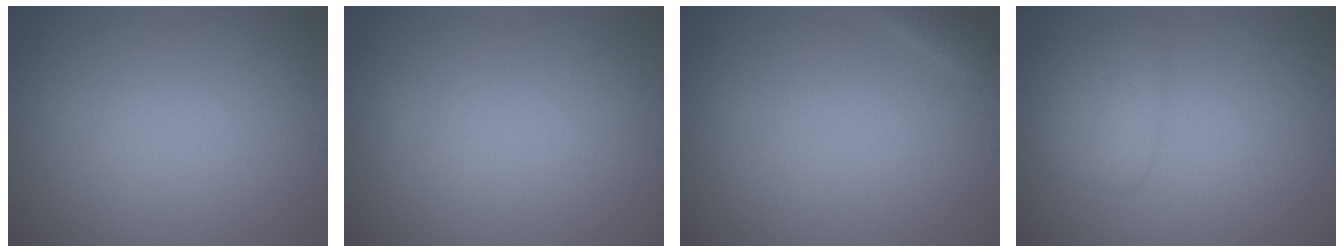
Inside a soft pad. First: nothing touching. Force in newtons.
{"total": 0.0}
{"total": 0.9, "press": 0.9, "slide": 0.1}
{"total": 2.6, "press": 2.6, "slide": 0.1}